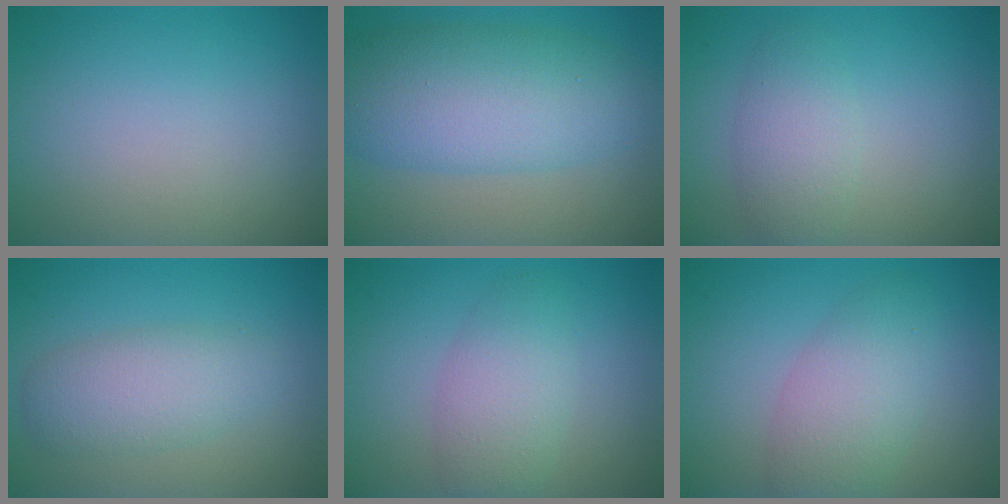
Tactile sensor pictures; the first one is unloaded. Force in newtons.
{"total": 8.6, "press": 8.6, "slide": 0.3}
{"total": 3.1, "press": 3.1, "slide": 0.2}
{"total": 3.9, "press": 3.9, "slide": 0.3}
{"total": 2.4, "press": 2.4, "slide": 0.2}
{"total": 4.6, "press": 4.6, "slide": 0.2}